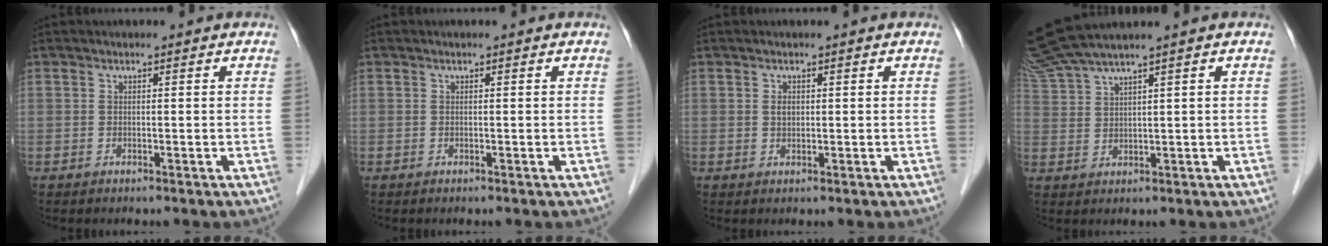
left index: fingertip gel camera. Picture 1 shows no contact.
{"total": 0.0}
{"total": 1.1, "force": [0.3, 0.8, 0.7], "torque": [-0.011, 0.001, 0.006]}
{"total": 6.7, "force": [5.6, -1.3, 3.4], "torque": [-0.087, 0.014, 0.120]}